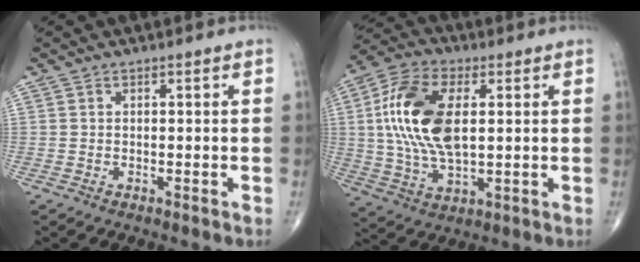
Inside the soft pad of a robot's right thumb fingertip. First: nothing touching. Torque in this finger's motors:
{"motor_torque": [1.84, 2.72, 1.96, 0.21, 0.67]}